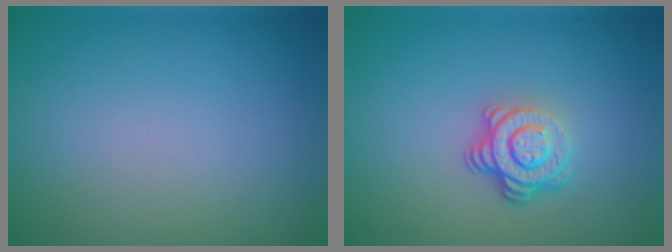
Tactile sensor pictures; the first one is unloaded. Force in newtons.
{"total": 4.0, "press": 2.7, "slide": 2.9}